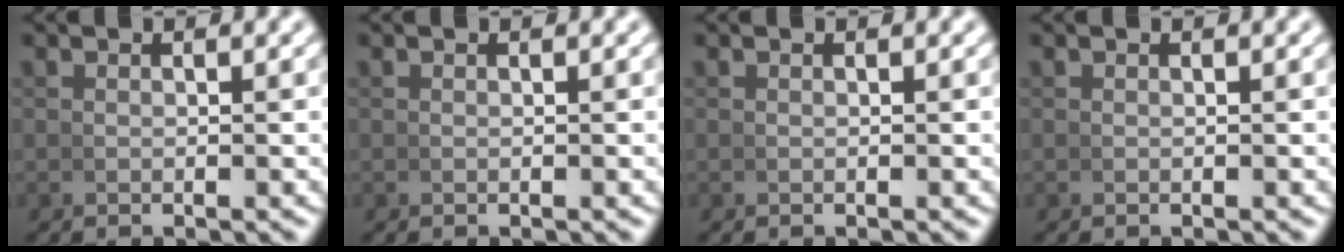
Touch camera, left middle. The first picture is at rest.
{"total": 0.0}
{"total": 0.0}
{"total": 0.0}